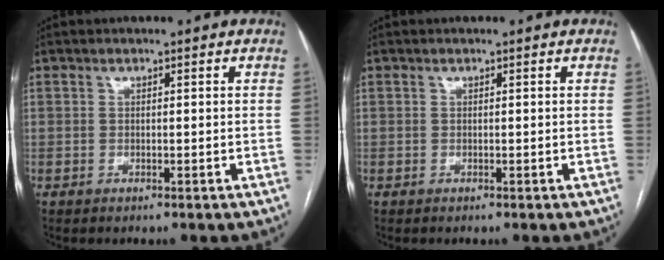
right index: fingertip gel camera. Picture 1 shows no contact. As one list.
[{"total": 0.0}]